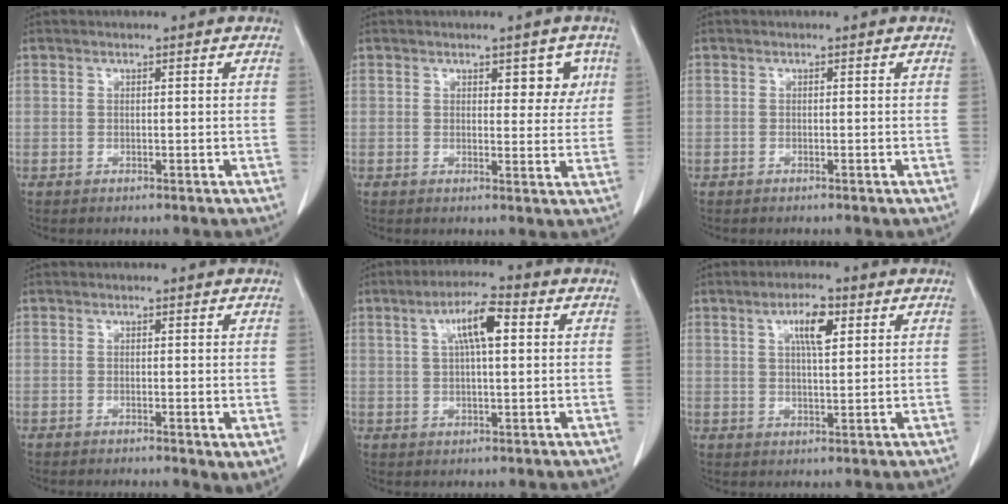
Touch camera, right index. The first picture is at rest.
{"total": 4.2, "force": [1.8, 2.3, 3.1], "torque": [-0.021, 0.001, 0.021]}
{"total": 0.0}
{"total": 1.9, "force": [-0.3, 0.7, 1.8], "torque": [-0.025, -0.006, -0.005]}
{"total": 7.0, "force": [2.1, 1.4, 6.6], "torque": [-0.117, 0.016, 0.036]}
{"total": 5.5, "force": [2.3, 1.4, 4.8], "torque": [-0.085, 0.003, 0.039]}